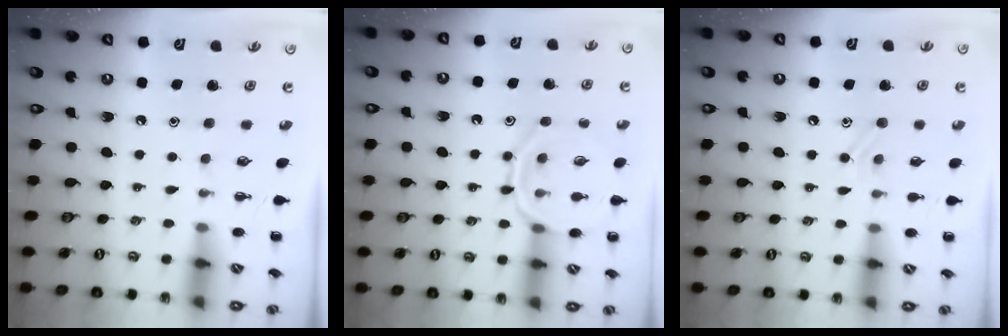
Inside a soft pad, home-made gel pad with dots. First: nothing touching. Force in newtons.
{"total": 11.7, "press": 11.7, "slide": 0.8}
{"total": 7.1, "press": 6.9, "slide": 1.3}